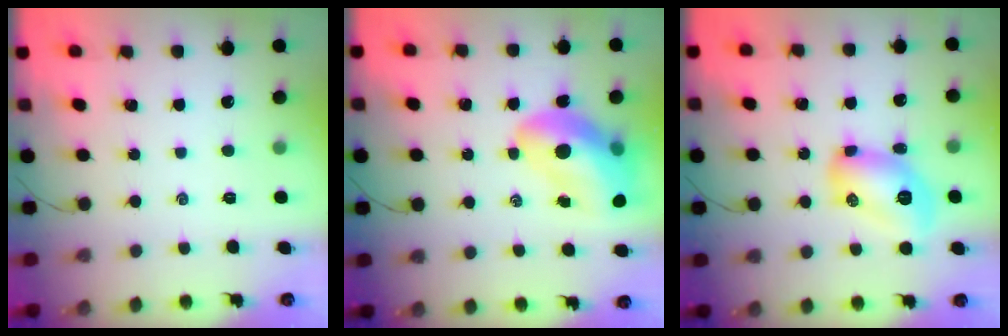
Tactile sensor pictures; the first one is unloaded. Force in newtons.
{"total": 16.2, "press": 15.6, "slide": 4.5}
{"total": 10.5, "press": 10.4, "slide": 0.9}